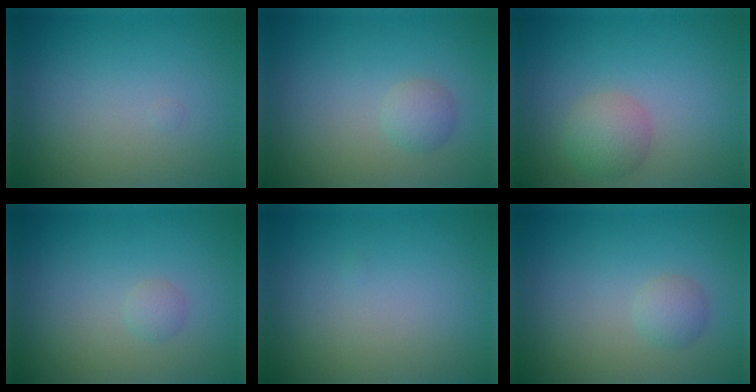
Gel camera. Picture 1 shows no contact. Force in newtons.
{"total": 1.4, "press": 1.4, "slide": 0.1}
{"total": 2.6, "press": 2.6, "slide": 0.1}
{"total": 0.8, "press": 0.8, "slide": 0.1}
{"total": 0.0}
{"total": 1.4, "press": 1.4, "slide": 0.1}